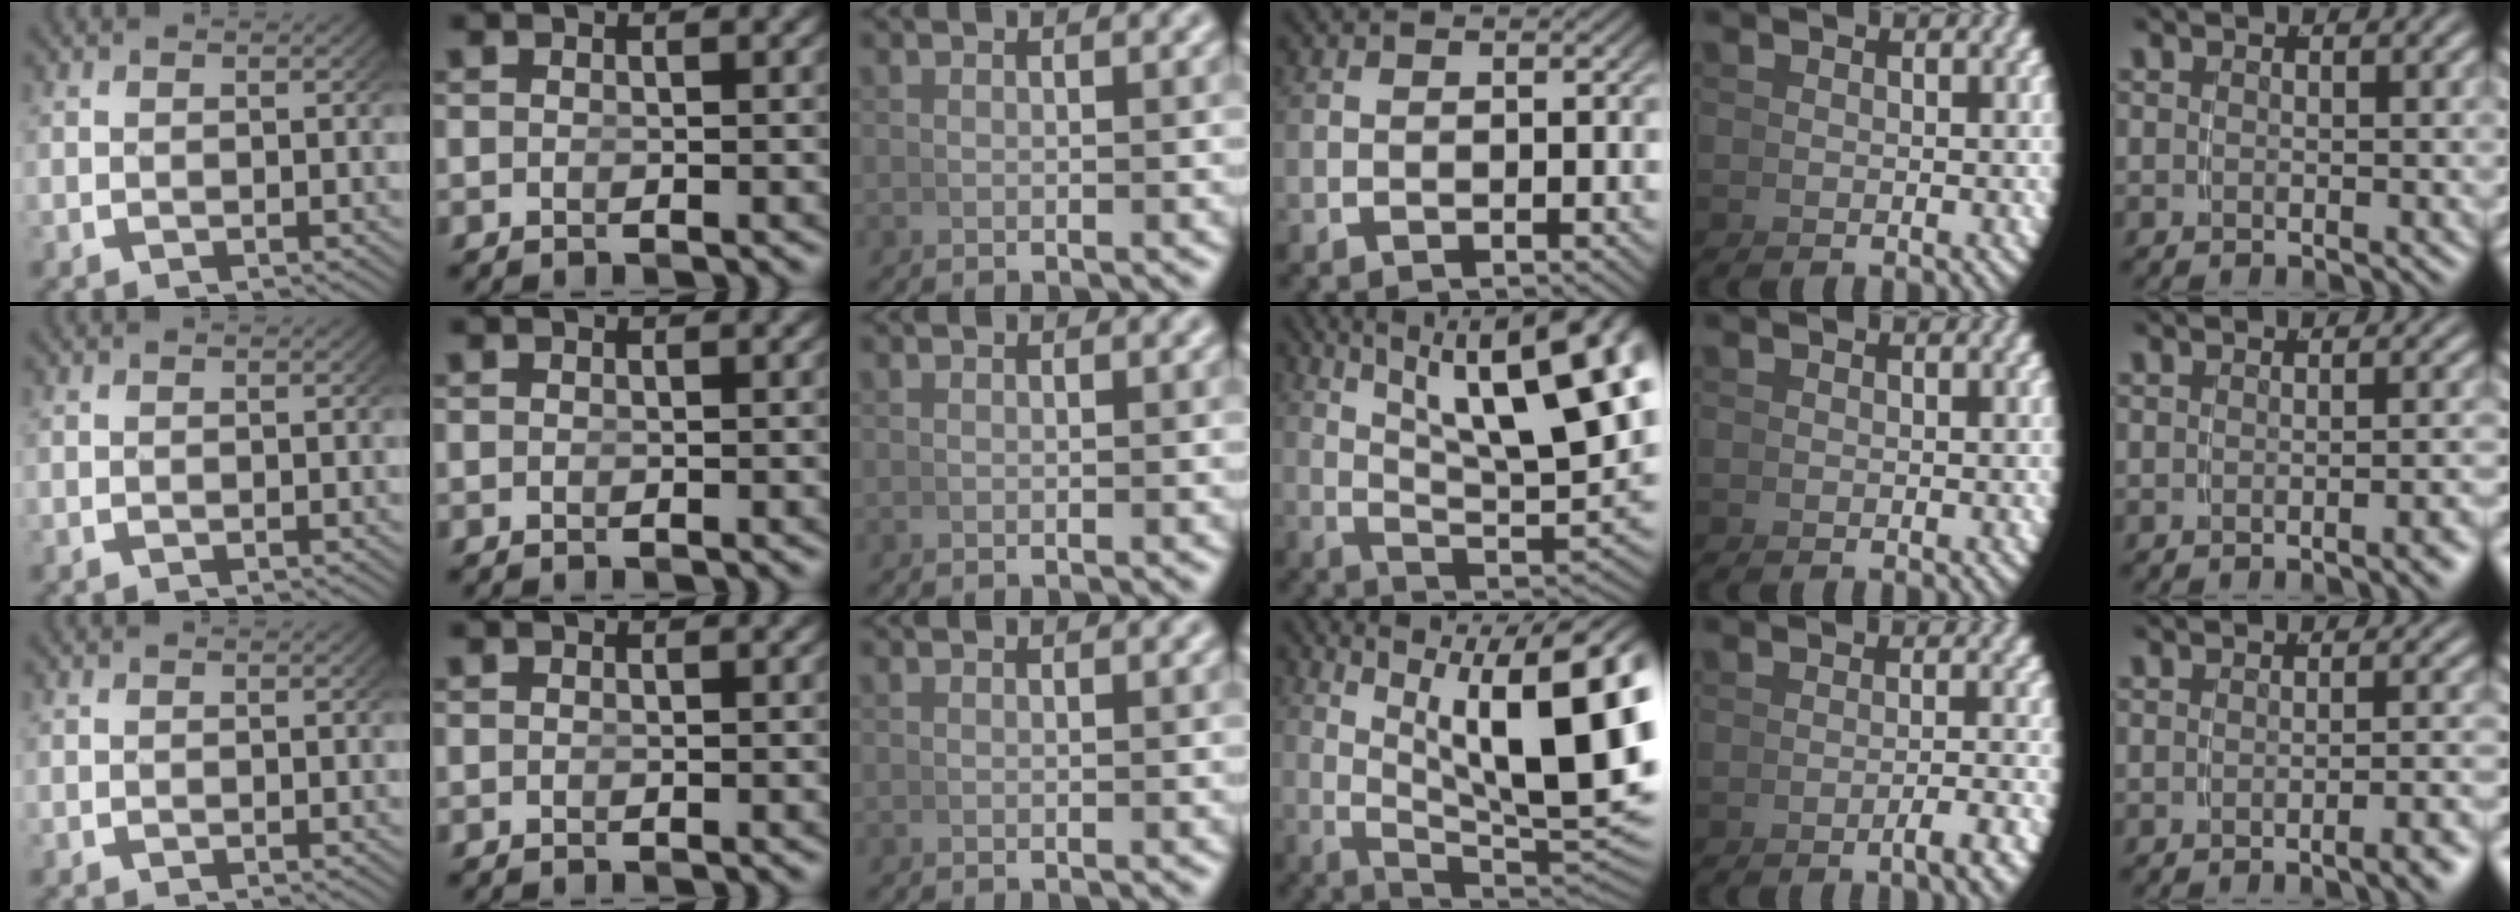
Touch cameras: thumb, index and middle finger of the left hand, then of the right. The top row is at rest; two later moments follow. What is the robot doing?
{"motion": "lift_and_place", "object": "cup"}